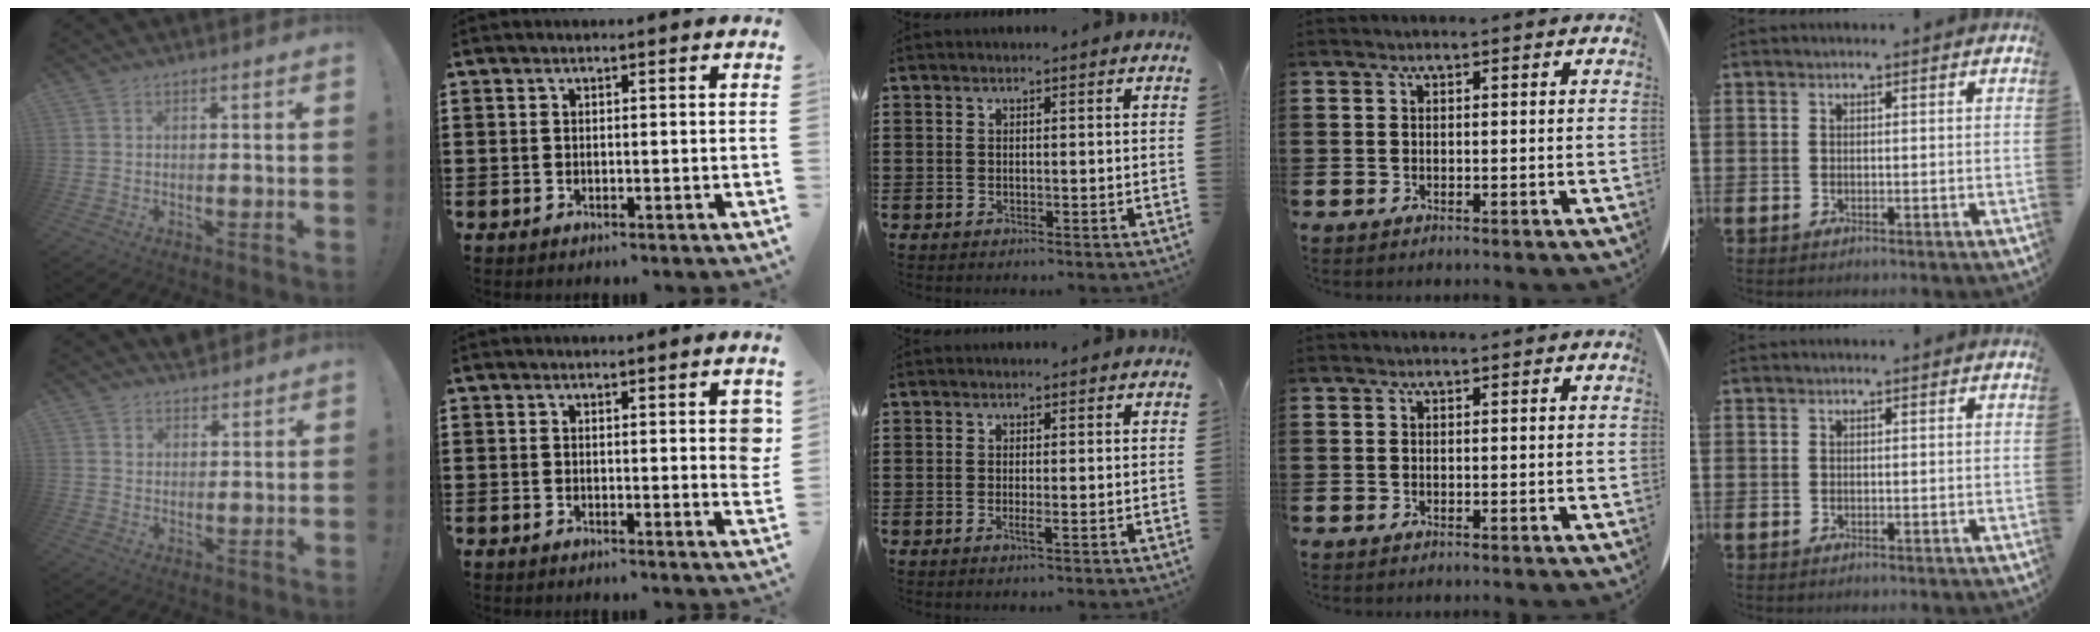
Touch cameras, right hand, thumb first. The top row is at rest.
{"thumb": {"total": 4.4, "force": [3.8, 2.2, 0.1], "torque": [0.005, -0.025, 0.070]}, "index": {"total": 2.5, "force": [0.8, 0.5, 2.3], "torque": [-0.030, -0.004, 0.010]}, "middle": {"total": 1.0, "force": [-0.3, 0.0, 0.9], "torque": [-0.018, -0.004, -0.004]}}